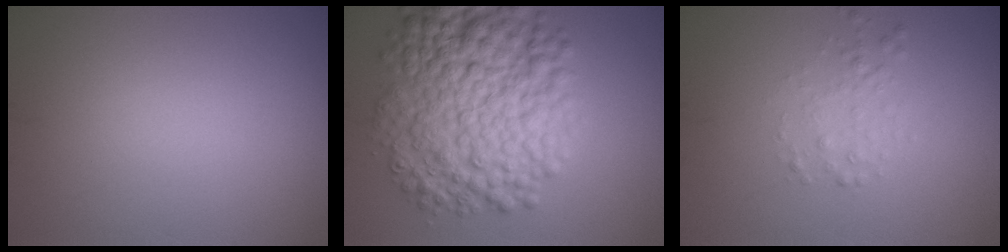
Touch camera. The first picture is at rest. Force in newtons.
{"total": 10.5, "press": 10.5, "slide": 0.1}
{"total": 1.4, "press": 1.4, "slide": 0.1}